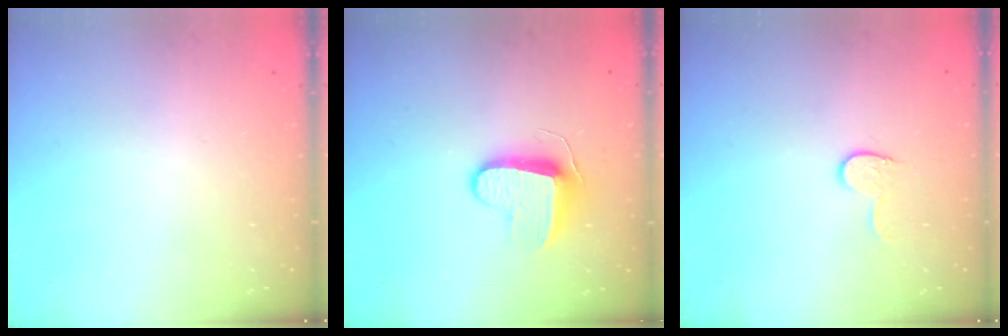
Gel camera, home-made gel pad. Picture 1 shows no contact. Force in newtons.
{"total": 8.8, "press": 8.7, "slide": 0.5}
{"total": 5.6, "press": 5.6, "slide": 0.5}